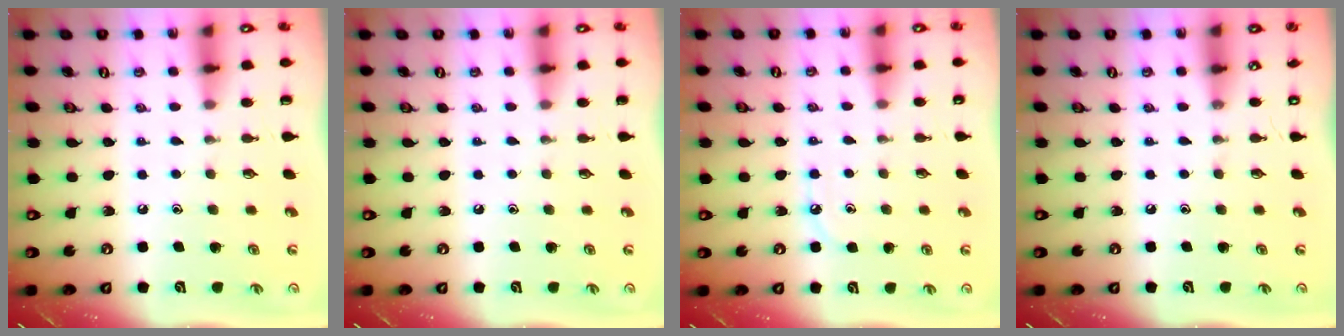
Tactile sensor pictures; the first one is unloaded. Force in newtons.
{"total": 0.0}
{"total": 4.9, "press": 4.8, "slide": 0.4}
{"total": 0.0}